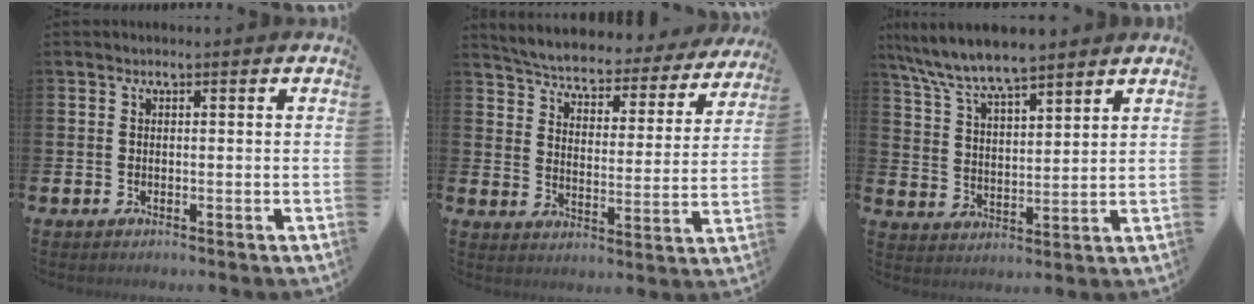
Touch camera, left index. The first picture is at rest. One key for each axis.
{"total": 4.9, "fx": 4.7, "fy": 0.9, "fz": 1.1, "tx": -0.049, "ty": -0.040, "tz": 0.074}
{"total": 7.7, "fx": 7.3, "fy": 0.9, "fz": 2.3, "tx": -0.079, "ty": -0.032, "tz": 0.133}